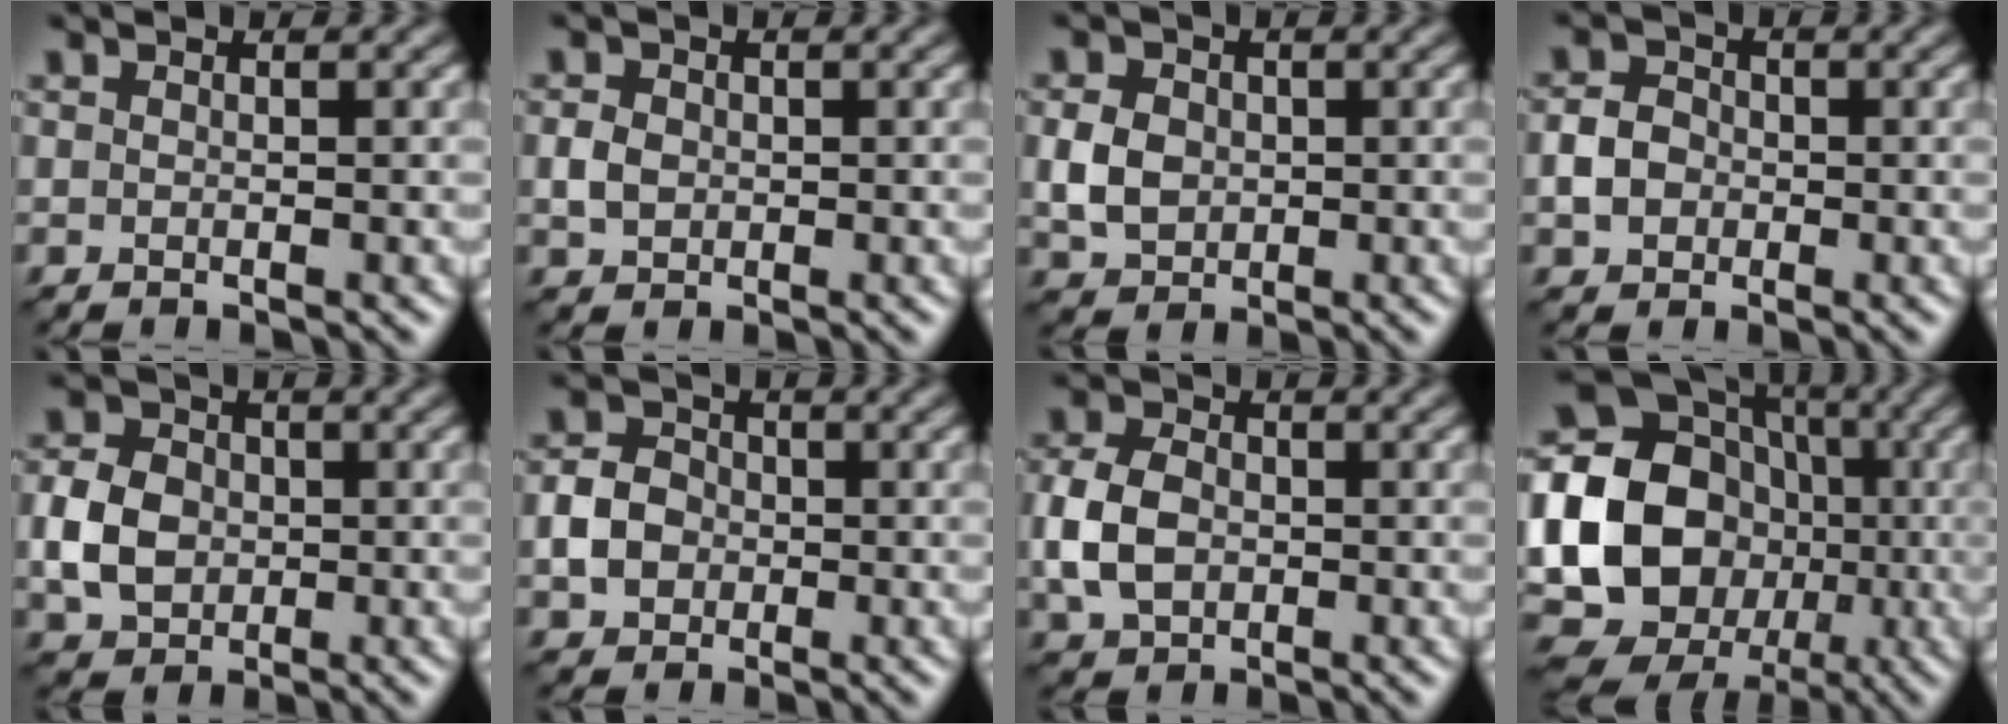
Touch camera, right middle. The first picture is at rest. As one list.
[{"total": 1.8, "force": [0.0, 1.5, 1.0], "torque": [-0.022, 0.001, -0.004]}, {"total": 3.3, "force": [0.0, 2.7, 1.9], "torque": [-0.045, 0.002, -0.003]}, {"total": 2.7, "force": [-0.6, 2.3, 1.3], "torque": [-0.026, 0.004, -0.015]}, {"total": 4.8, "force": [-0.5, 3.9, 2.7], "torque": [-0.062, 0.006, -0.016]}, {"total": 3.4, "force": [-0.7, 2.9, 1.6], "torque": [-0.031, 0.005, -0.017]}, {"total": 5.4, "force": [-0.6, 4.0, 3.6], "torque": [-0.089, 0.003, -0.019]}, {"total": 24.0, "force": [-2.2, 22.0, 9.4], "torque": [-0.206, 0.012, -0.084]}]